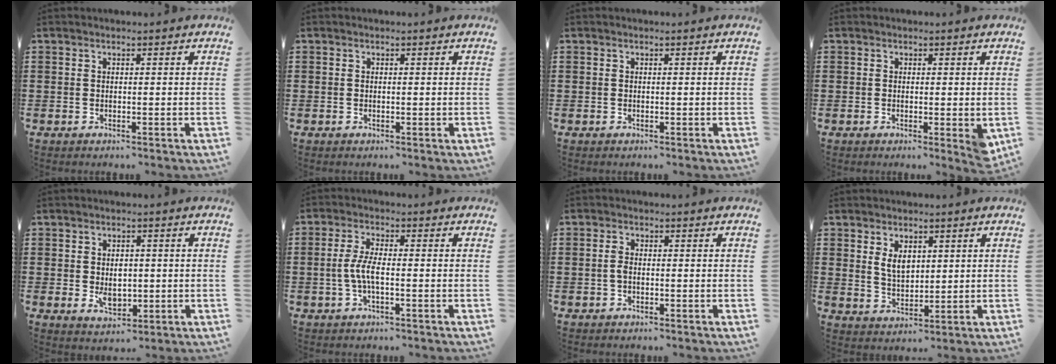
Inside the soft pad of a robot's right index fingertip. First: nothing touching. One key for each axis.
{"total": 0.0}
{"total": 0.0}
{"total": 1.9, "fx": 0.0, "fy": 0.4, "fz": 1.8, "tx": -0.024, "ty": -0.005, "tz": -0.001}
{"total": 3.6, "fx": 0.0, "fy": 2.3, "fz": 2.7, "tx": -0.047, "ty": 0.005, "tz": -0.002}
{"total": 4.2, "fx": -1.0, "fy": 1.0, "fz": 4.0, "tx": -0.100, "ty": -0.007, "tz": -0.028}
{"total": 1.7, "fx": -0.3, "fy": 0.7, "fz": 1.5, "tx": -0.037, "ty": -0.003, "tz": -0.009}
{"total": 4.0, "fx": 1.7, "fy": 2.4, "fz": 2.7, "tx": -0.051, "ty": 0.005, "tz": 0.029}